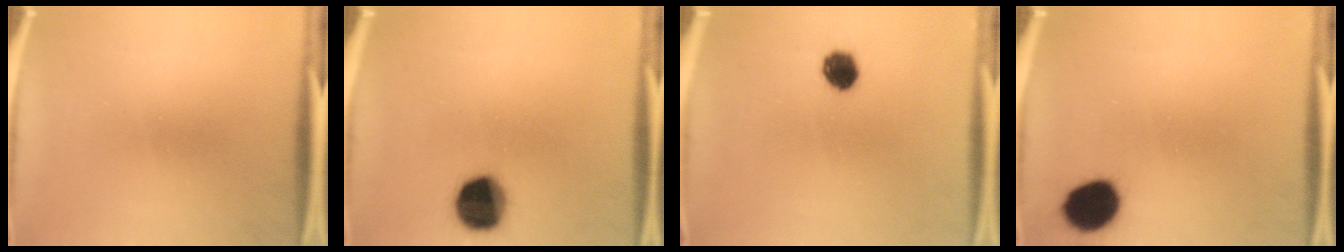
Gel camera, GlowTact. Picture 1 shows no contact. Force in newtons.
{"total": 12.8}
{"total": 5.3}
{"total": 11.1}